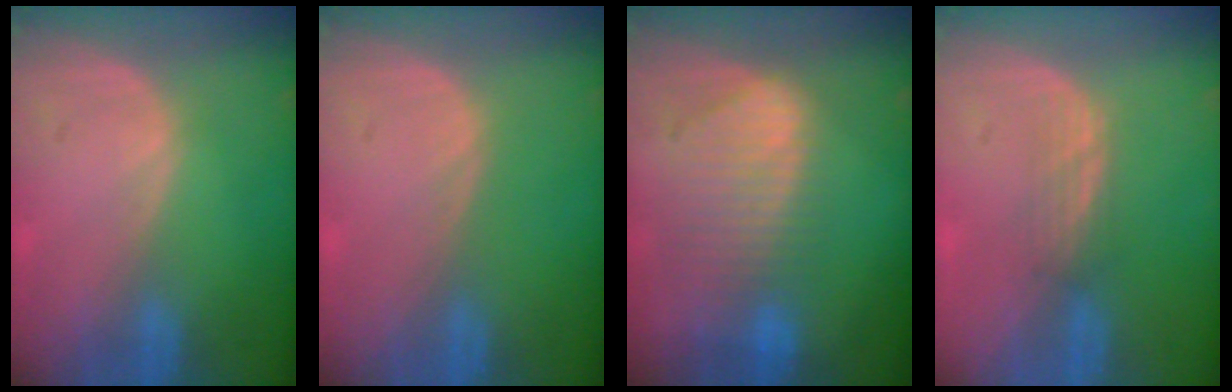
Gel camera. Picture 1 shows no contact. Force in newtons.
{"total": 0.0}
{"total": 9.3, "press": 8.2, "slide": 4.4}
{"total": 2.1, "press": 2.1, "slide": 0.2}